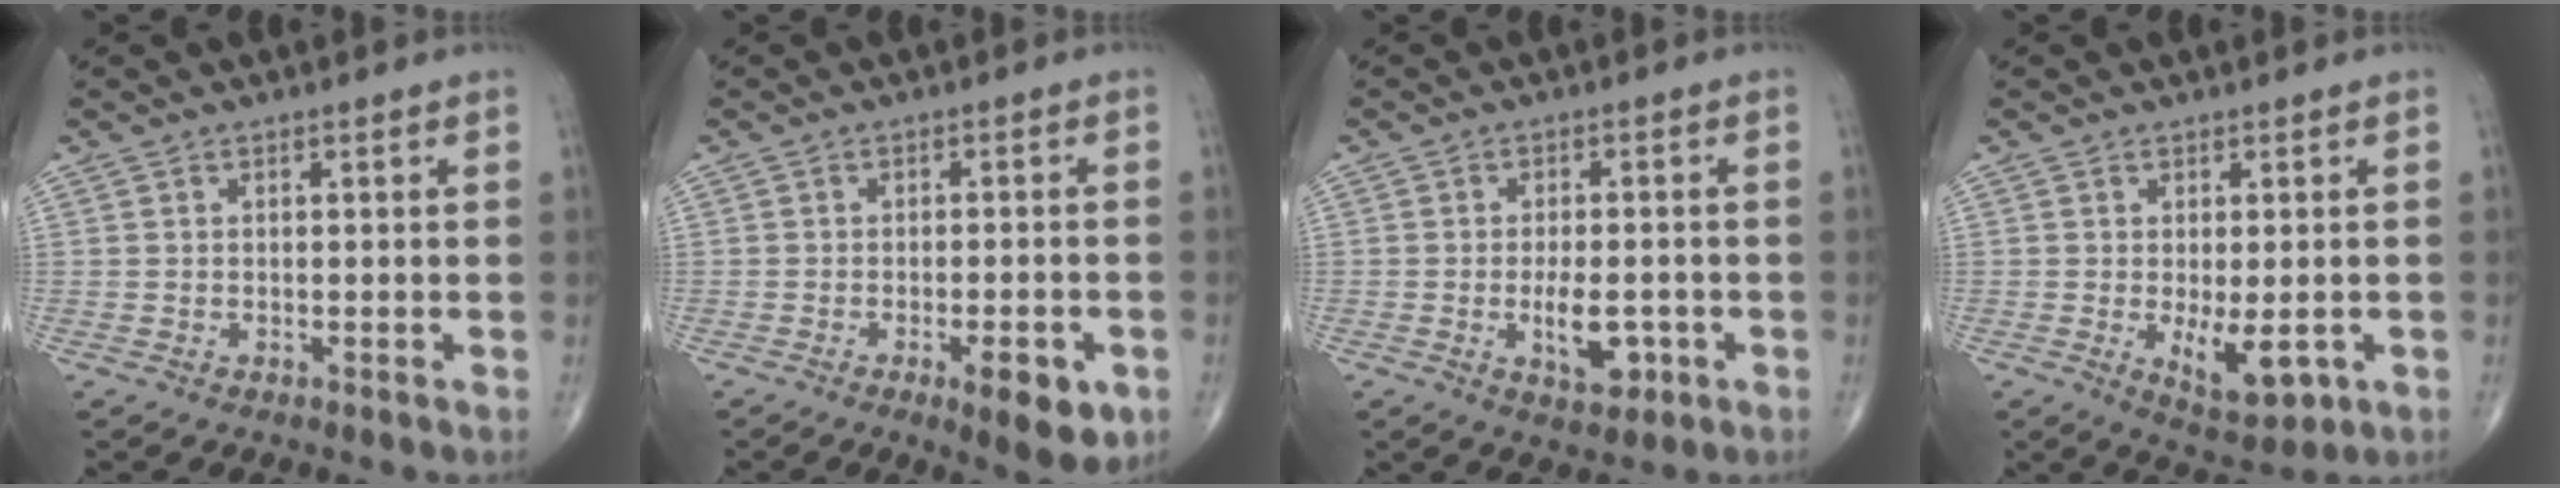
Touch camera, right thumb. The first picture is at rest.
{"total": 8.1, "force": [-3.4, 2.6, 6.9], "torque": [-0.087, 0.001, -0.041]}
{"total": 6.6, "force": [-1.9, 3.2, 5.5], "torque": [-0.077, 0.000, -0.023]}
{"total": 7.7, "force": [-1.6, 3.3, 6.7], "torque": [-0.091, -0.016, -0.012]}